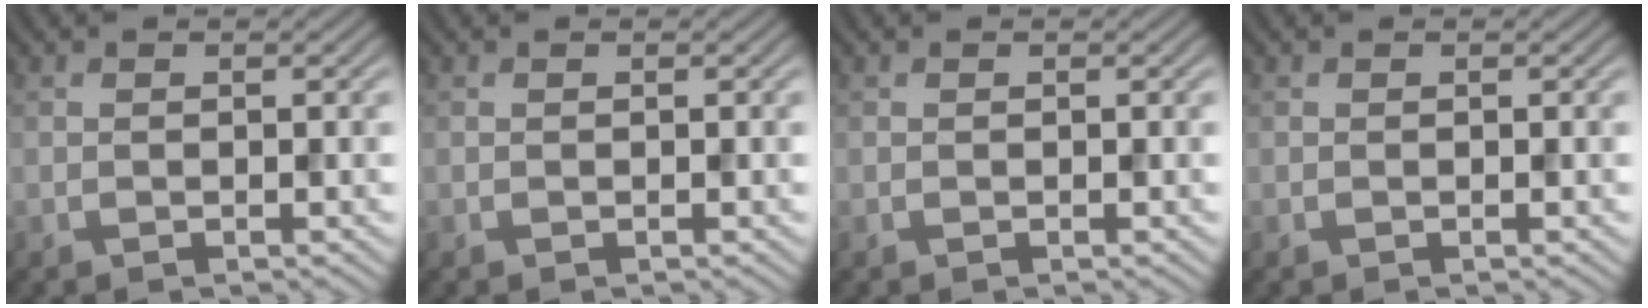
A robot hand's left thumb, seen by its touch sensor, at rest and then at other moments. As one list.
[{"total": 0.0}, {"total": 0.0}, {"total": 0.0}]